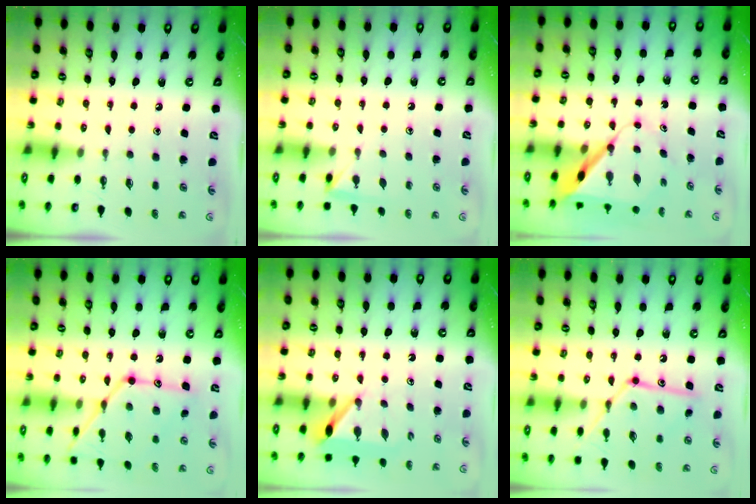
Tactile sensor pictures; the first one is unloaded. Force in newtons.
{"total": 2.9, "press": 2.9, "slide": 0.3}
{"total": 8.1, "press": 8.1, "slide": 0.7}
{"total": 17.1, "press": 17.1, "slide": 1.3}
{"total": 6.4, "press": 6.4, "slide": 0.2}
{"total": 13.9, "press": 13.9, "slide": 0.8}